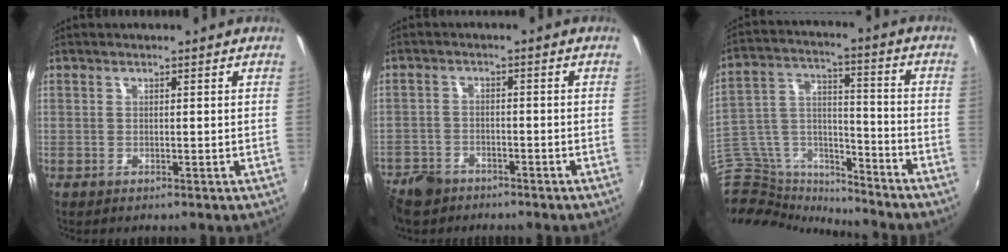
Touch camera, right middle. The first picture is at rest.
{"total": 8.8, "force": [-6.3, 5.4, 2.8], "torque": [-0.091, 0.001, -0.110]}
{"total": 20.6, "force": [-17.6, 6.2, 8.7], "torque": [-0.195, -0.005, -0.306]}